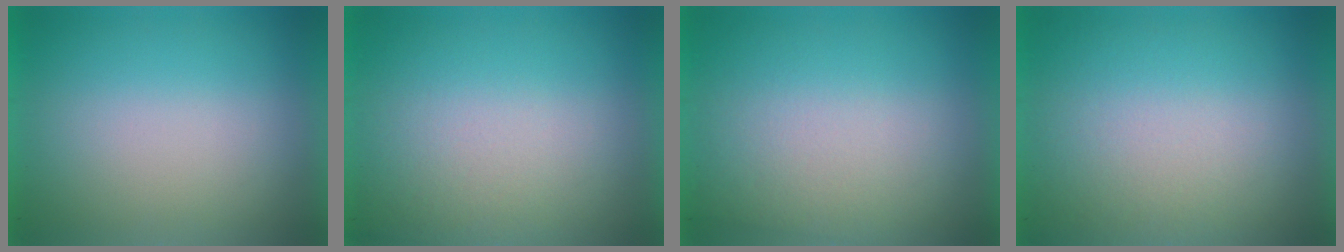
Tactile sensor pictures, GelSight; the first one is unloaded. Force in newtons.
{"total": 2.5}
{"total": 2.1}
{"total": 2.6}